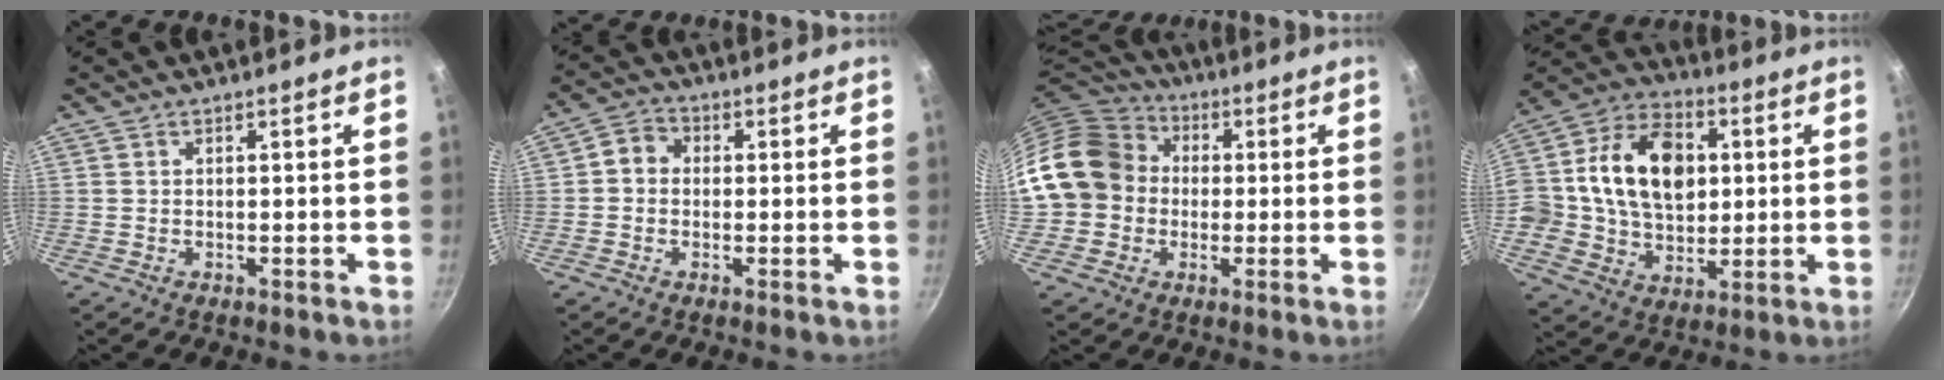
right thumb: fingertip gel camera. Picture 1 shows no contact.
{"total": 4.2, "force": [0.0, 3.7, 2.0], "torque": [-0.020, 0.010, -0.015]}
{"total": 15.6, "force": [0.3, 13.7, 7.6], "torque": [-0.119, 0.042, -0.005]}
{"total": 20.9, "force": [3.0, 15.5, 13.7], "torque": [-0.216, 0.020, 0.042]}